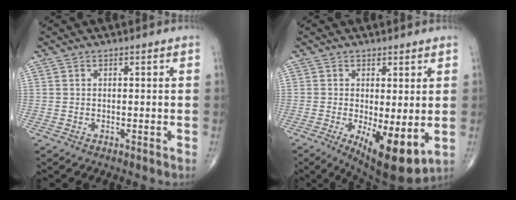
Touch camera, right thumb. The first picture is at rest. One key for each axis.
{"total": 10.5, "fx": -2.0, "fy": 3.6, "fz": 9.6, "tx": -0.146, "ty": -0.027, "tz": -0.020}